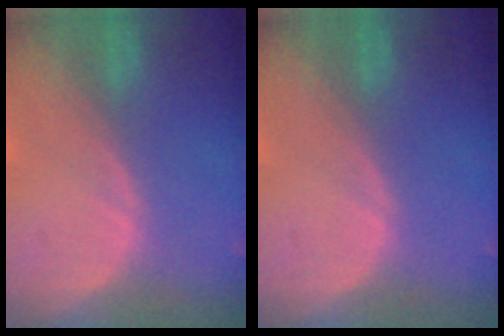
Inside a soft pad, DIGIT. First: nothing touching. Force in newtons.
{"total": 0.0}